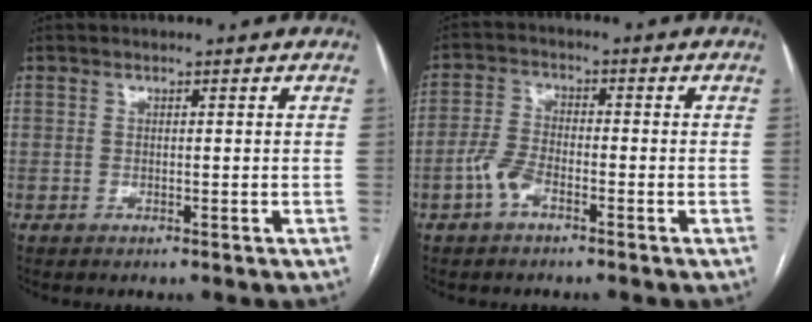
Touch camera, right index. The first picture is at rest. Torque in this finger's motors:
{"motor_torque": [0.54, -0.52, 0.30, 0.08]}